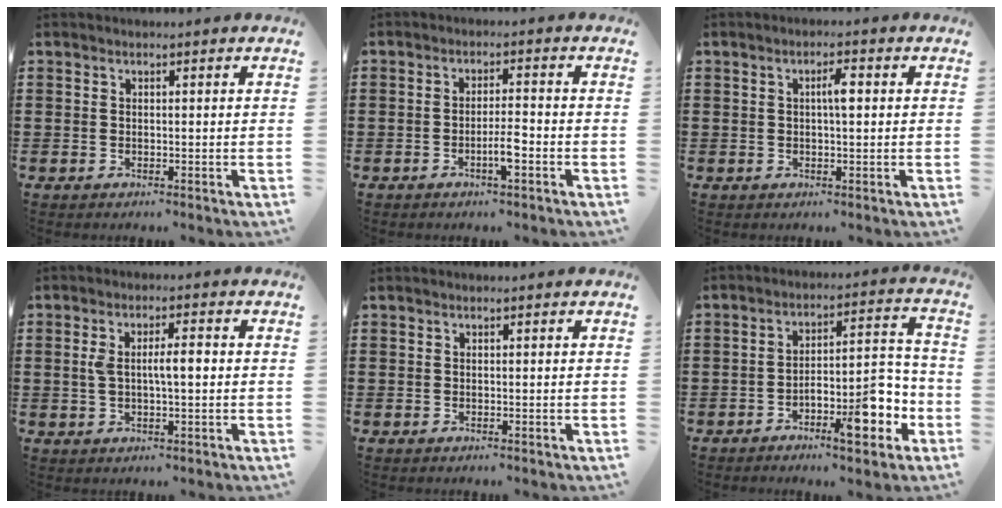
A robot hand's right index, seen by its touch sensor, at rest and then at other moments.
{"total": 3.6, "force": [-1.6, 0.6, 3.1], "torque": [-0.061, 0.002, -0.032]}
{"total": 2.7, "force": [0.3, 0.6, 2.6], "torque": [-0.052, 0.001, 0.004]}
{"total": 4.7, "force": [0.2, 1.4, 4.5], "torque": [-0.090, 0.001, -0.001]}
{"total": 0.0}
{"total": 9.8, "force": [-5.5, 3.4, 7.4], "torque": [-0.096, 0.008, -0.094]}